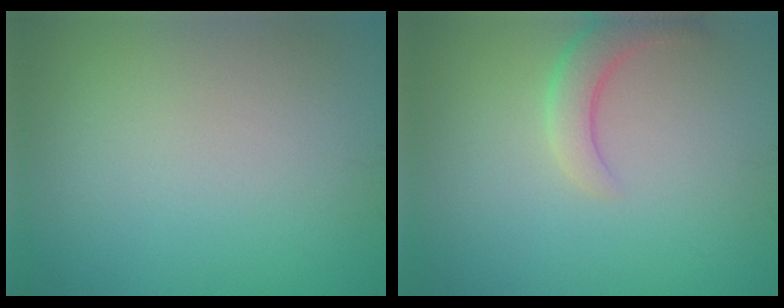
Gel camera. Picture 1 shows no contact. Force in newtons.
{"total": 2.9, "press": 2.8, "slide": 0.3}